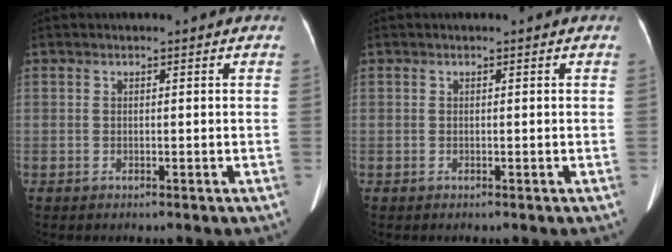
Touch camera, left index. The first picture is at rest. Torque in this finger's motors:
{"motor_torque": [0.11, 0.16, 0.05, 0.01]}